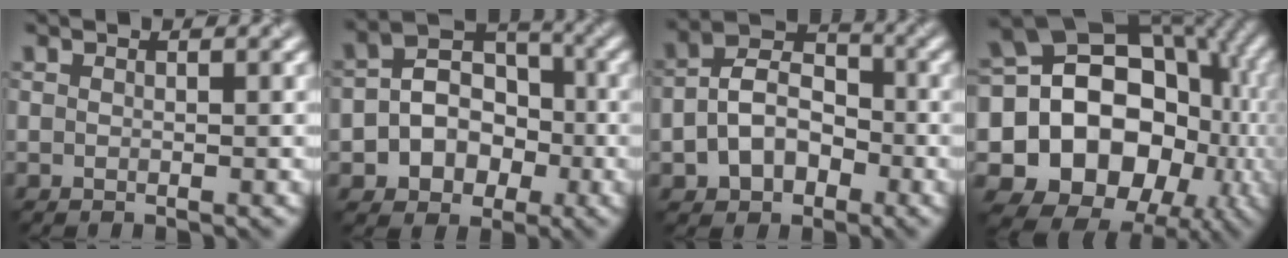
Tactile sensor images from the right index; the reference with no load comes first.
{"total": 5.1, "force": [-1.1, 4.4, 2.5], "torque": [-0.026, 0.017, -0.033]}
{"total": 5.3, "force": [-1.5, 4.0, 3.2], "torque": [-0.059, 0.014, -0.036]}
{"total": 20.2, "force": [-1.0, 17.0, 10.8], "torque": [-0.164, 0.015, -0.031]}